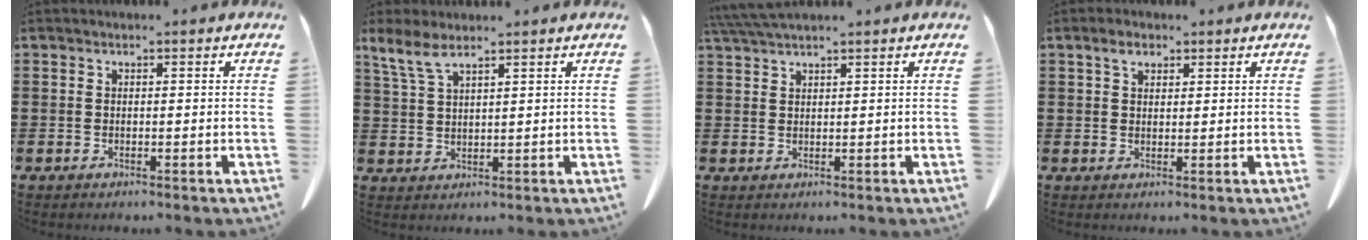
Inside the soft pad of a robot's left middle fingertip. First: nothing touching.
{"total": 4.8, "force": [3.2, 1.2, 3.3], "torque": [-0.081, -0.006, 0.055]}
{"total": 3.5, "force": [2.9, 0.2, 1.9], "torque": [-0.045, -0.001, 0.056]}
{"total": 2.8, "force": [1.8, 1.4, 1.7], "torque": [-0.030, 0.002, 0.030]}